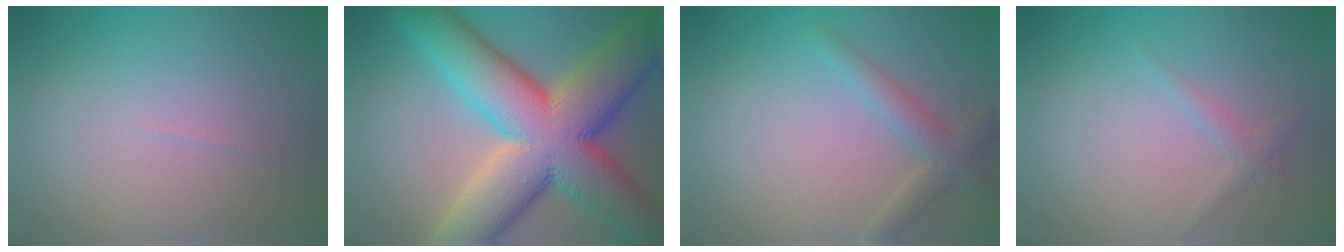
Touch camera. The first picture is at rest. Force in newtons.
{"total": 17.1, "press": 17.1, "slide": 0.7}
{"total": 2.5, "press": 2.5, "slide": 0.1}
{"total": 1.1, "press": 1.1, "slide": 0.1}